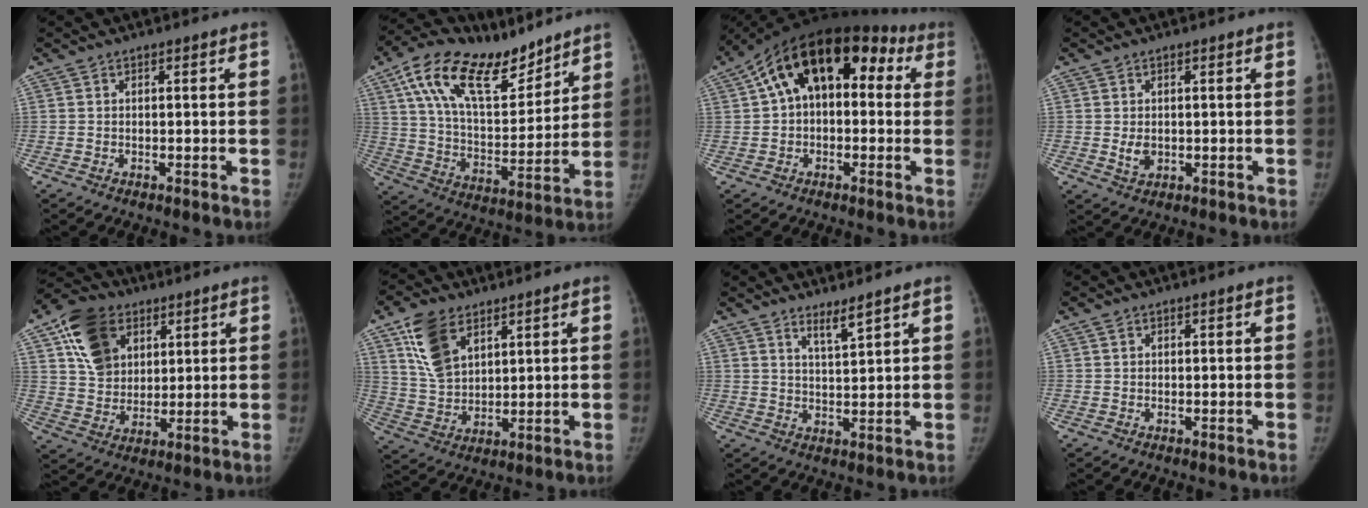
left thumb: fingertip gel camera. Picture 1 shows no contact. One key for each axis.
{"total": 21.9, "fx": 13.8, "fy": 10.4, "fz": 13.5, "tx": -0.200, "ty": -0.041, "tz": 0.248}
{"total": 15.3, "fx": 2.9, "fy": 10.4, "fz": 10.9, "tx": -0.101, "ty": 0.059, "tz": 0.028}
{"total": 3.1, "fx": -0.2, "fy": 2.3, "fz": 2.1, "tx": -0.026, "ty": -0.002, "tz": 0.003}
{"total": 14.2, "fx": 6.0, "fy": 10.6, "fz": 7.3, "tx": -0.105, "ty": -0.011, "tz": 0.109}
{"total": 11.2, "fx": 5.8, "fy": 6.7, "fz": 6.8, "tx": -0.109, "ty": -0.018, "tz": 0.122}
{"total": 3.5, "fx": 2.9, "fy": 0.3, "fz": 2.0, "tx": -0.032, "ty": -0.031, "tz": 0.053}
{"total": 0.7, "fx": 0.1, "fy": 0.6, "fz": 0.2, "tx": 0.005, "ty": 0.002, "tz": 0.002}